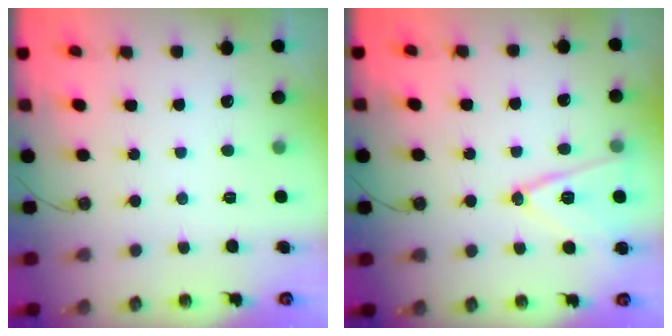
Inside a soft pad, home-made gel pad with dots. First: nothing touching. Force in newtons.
{"total": 12.6, "press": 12.1, "slide": 3.3}